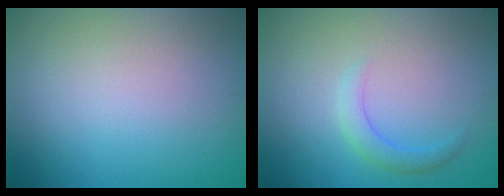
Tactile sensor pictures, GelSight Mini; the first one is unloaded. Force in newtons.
{"total": 1.7, "press": 1.7, "slide": 0.1}